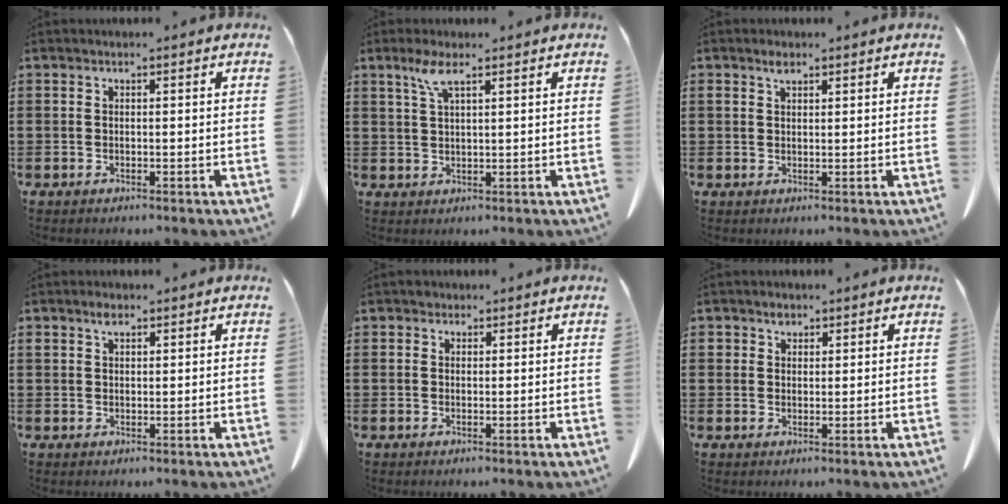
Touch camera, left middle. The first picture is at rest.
{"total": 3.9, "force": [2.4, 0.7, 3.0], "torque": [-0.067, 0.005, 0.041]}
{"total": 1.5, "force": [1.0, 0.6, 0.9], "torque": [-0.014, 0.000, 0.017]}
{"total": 1.7, "force": [1.1, 0.8, 1.0], "torque": [-0.016, 0.000, 0.017]}
{"total": 1.5, "force": [1.2, 0.9, 0.0], "torque": [-0.004, 0.004, 0.023]}
{"total": 1.7, "force": [1.2, 1.1, 0.5], "torque": [-0.006, 0.000, 0.022]}